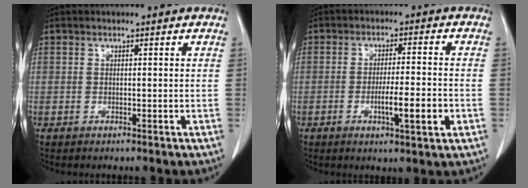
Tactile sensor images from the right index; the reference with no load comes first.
{"total": 6.7, "force": [-2.0, 0.5, 6.3], "torque": [-0.104, -0.008, -0.030]}